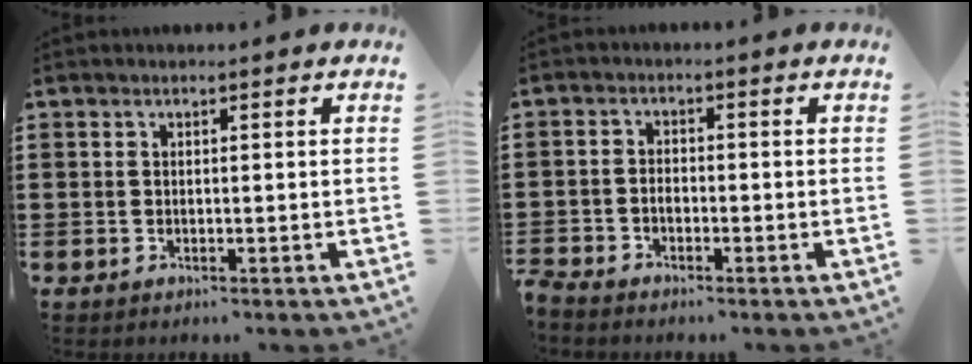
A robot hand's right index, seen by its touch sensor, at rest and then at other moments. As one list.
[{"total": 1.7, "force": [-1.4, 0.8, 0.5], "torque": [-0.014, 0.003, -0.030]}]